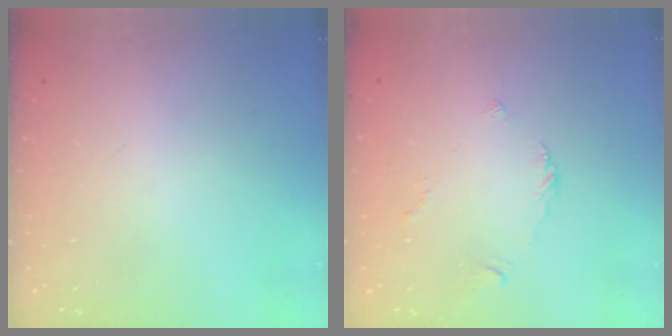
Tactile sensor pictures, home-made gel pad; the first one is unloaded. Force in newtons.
{"total": 2.7, "press": 2.7, "slide": 0.5}